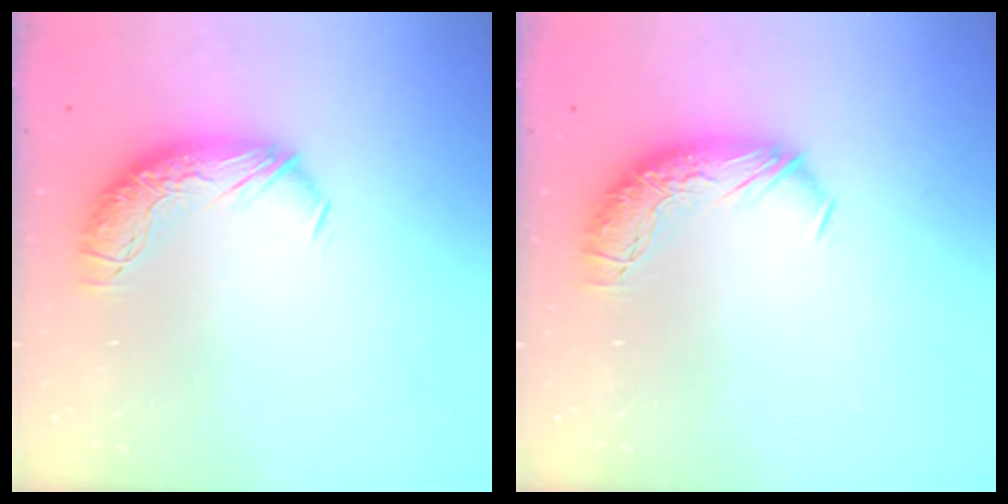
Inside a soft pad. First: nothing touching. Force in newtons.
{"total": 0.0}